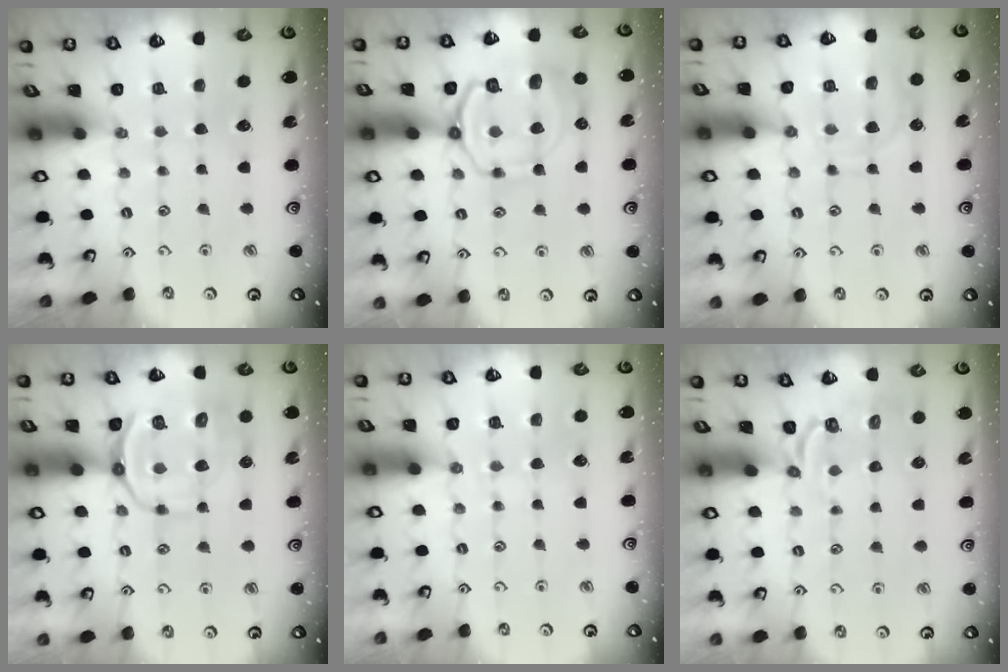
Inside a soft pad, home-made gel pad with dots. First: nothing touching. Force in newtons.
{"total": 11.7, "press": 11.7, "slide": 1.1}
{"total": 11.3, "press": 11.3, "slide": 1.0}
{"total": 13.7, "press": 13.5, "slide": 1.7}
{"total": 4.5, "press": 4.5, "slide": 0.6}
{"total": 3.4, "press": 2.6, "slide": 2.2}